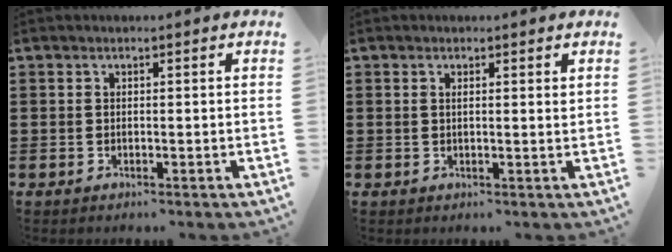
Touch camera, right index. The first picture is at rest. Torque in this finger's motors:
{"motor_torque": [-0.34, 0.19, -0.05, -0.01]}